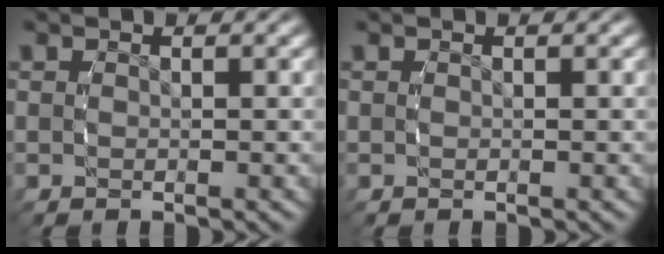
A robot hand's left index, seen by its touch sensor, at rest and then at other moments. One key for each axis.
{"total": 0.0}